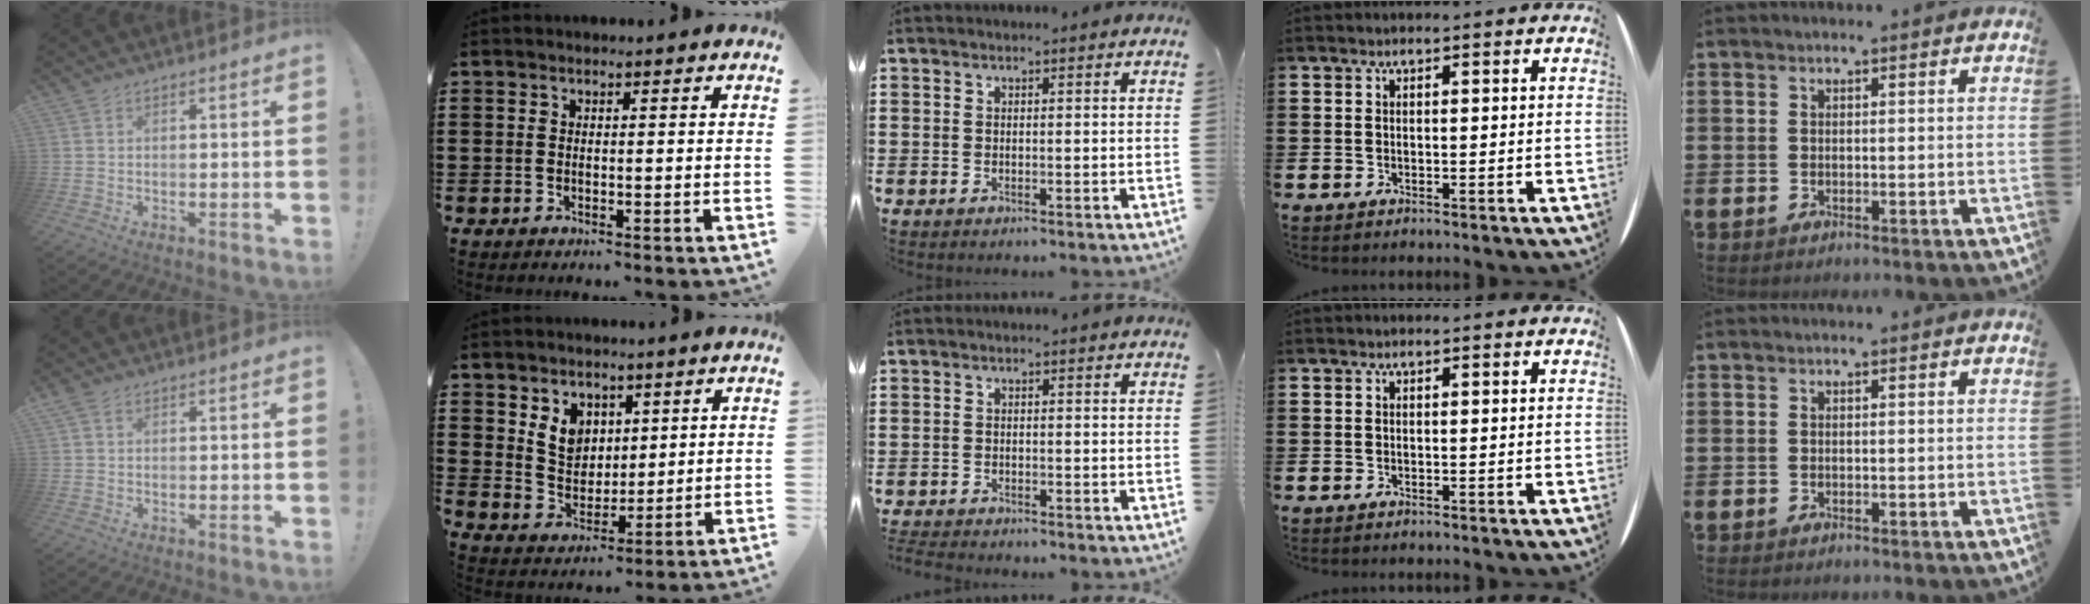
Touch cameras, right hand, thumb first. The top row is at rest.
{"thumb": {"total": 1.2, "force": [0.7, 0.8, 0.7], "torque": [-0.011, 0.000, 0.012]}, "index": {"total": 5.9, "force": [3.0, 4.7, 1.9], "torque": [-0.053, 0.006, 0.056]}, "middle": {"total": 1.7, "force": [-1.7, -0.1, 0.1], "torque": [-0.008, -0.004, -0.034]}}